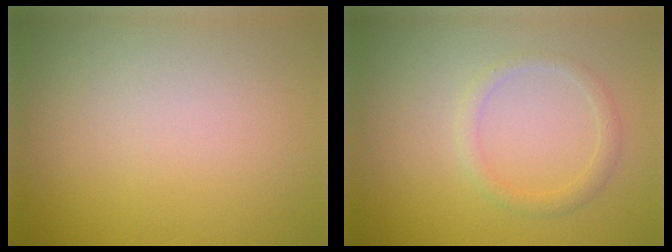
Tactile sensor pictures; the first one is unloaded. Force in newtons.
{"total": 1.4, "press": 1.4, "slide": 0.1}